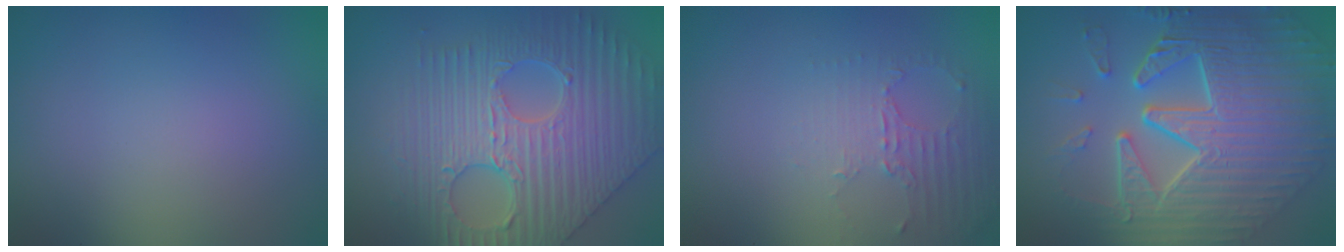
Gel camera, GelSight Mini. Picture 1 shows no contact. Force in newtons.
{"total": 8.2, "press": 6.7, "slide": 4.6}
{"total": 2.3, "press": 1.8, "slide": 1.6}
{"total": 10.8, "press": 7.4, "slide": 7.8}